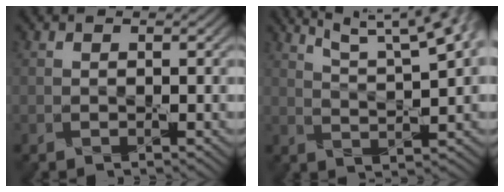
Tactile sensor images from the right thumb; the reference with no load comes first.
{"total": 10.8, "force": [7.2, 2.2, 7.7], "torque": [-0.108, 0.020, 0.091]}